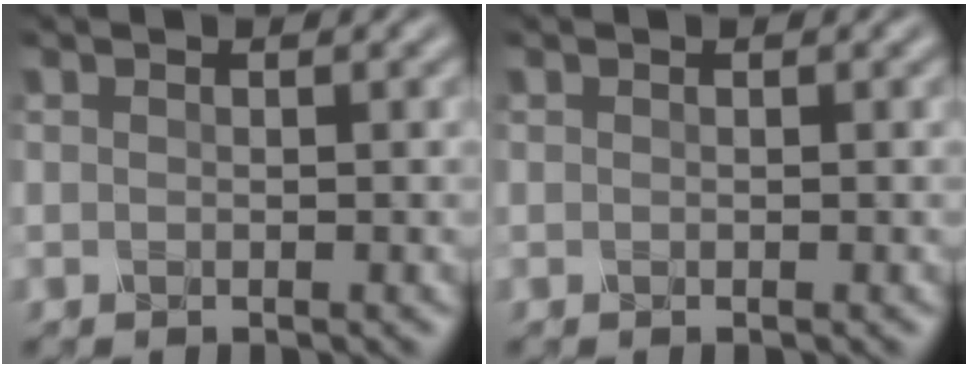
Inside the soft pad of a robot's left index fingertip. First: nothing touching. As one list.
[{"total": 0.0}]